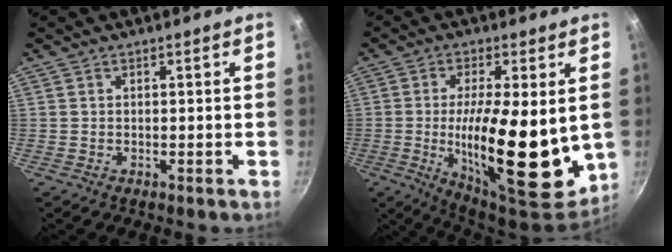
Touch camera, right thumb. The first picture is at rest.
{"total": 22.0, "force": [-0.7, 7.7, 20.5], "torque": [-0.296, -0.022, -0.006]}